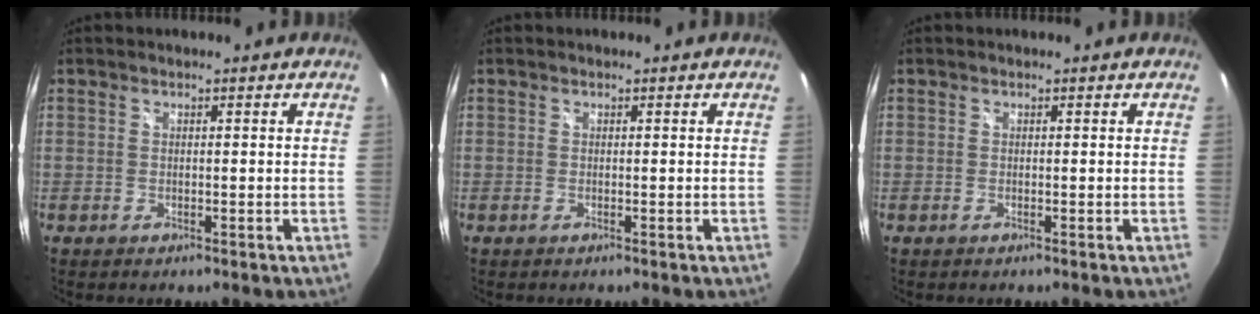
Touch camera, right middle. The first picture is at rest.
{"total": 0.0}
{"total": 0.0}